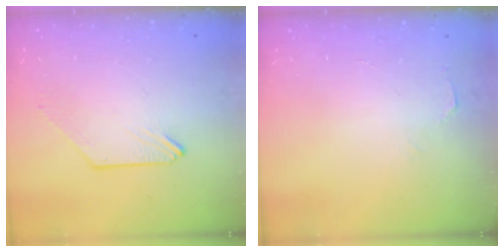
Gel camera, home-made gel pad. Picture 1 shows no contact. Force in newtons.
{"total": 1.9, "press": 1.9, "slide": 0.3}